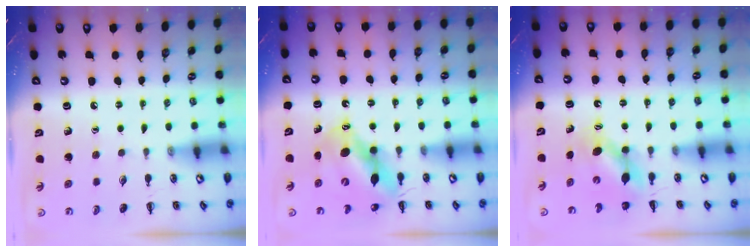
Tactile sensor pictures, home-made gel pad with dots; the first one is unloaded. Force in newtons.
{"total": 11.8, "press": 11.3, "slide": 3.2}
{"total": 6.3, "press": 6.3, "slide": 0.6}